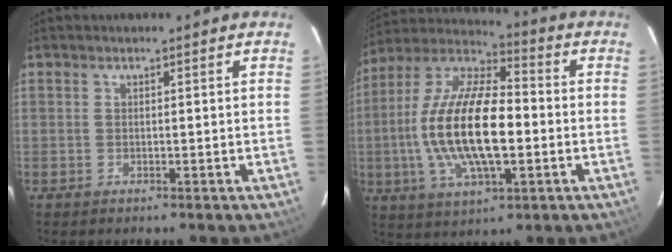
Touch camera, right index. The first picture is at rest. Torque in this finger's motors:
{"motor_torque": [1.43, -0.59, 1.06, 0.21]}